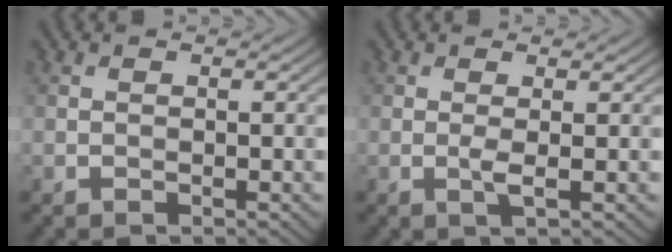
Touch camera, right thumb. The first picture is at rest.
{"total": 1.4, "force": [0.3, 0.1, 1.4], "torque": [-0.033, 0.000, 0.004]}